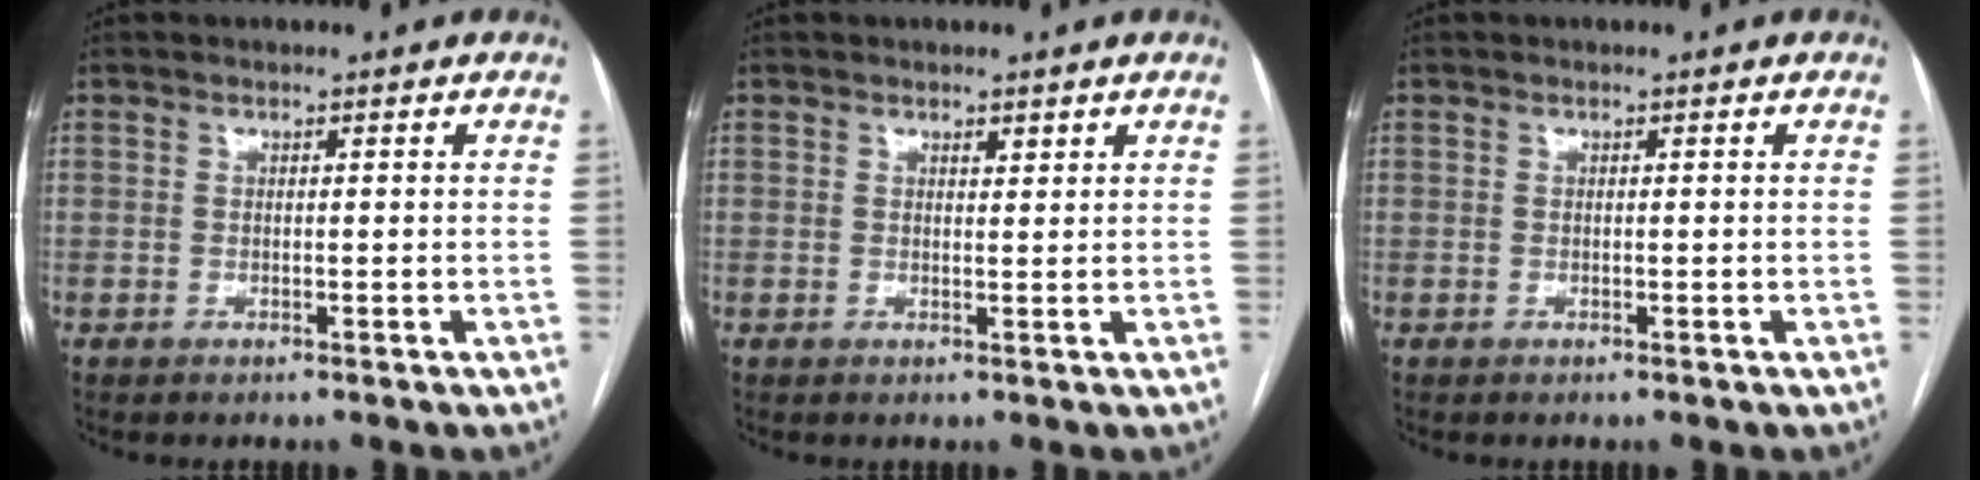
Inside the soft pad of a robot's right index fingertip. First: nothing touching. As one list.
[{"total": 1.0, "force": [0.8, 0.3, 0.5], "torque": [-0.012, 0.000, 0.014]}, {"total": 0.0}]